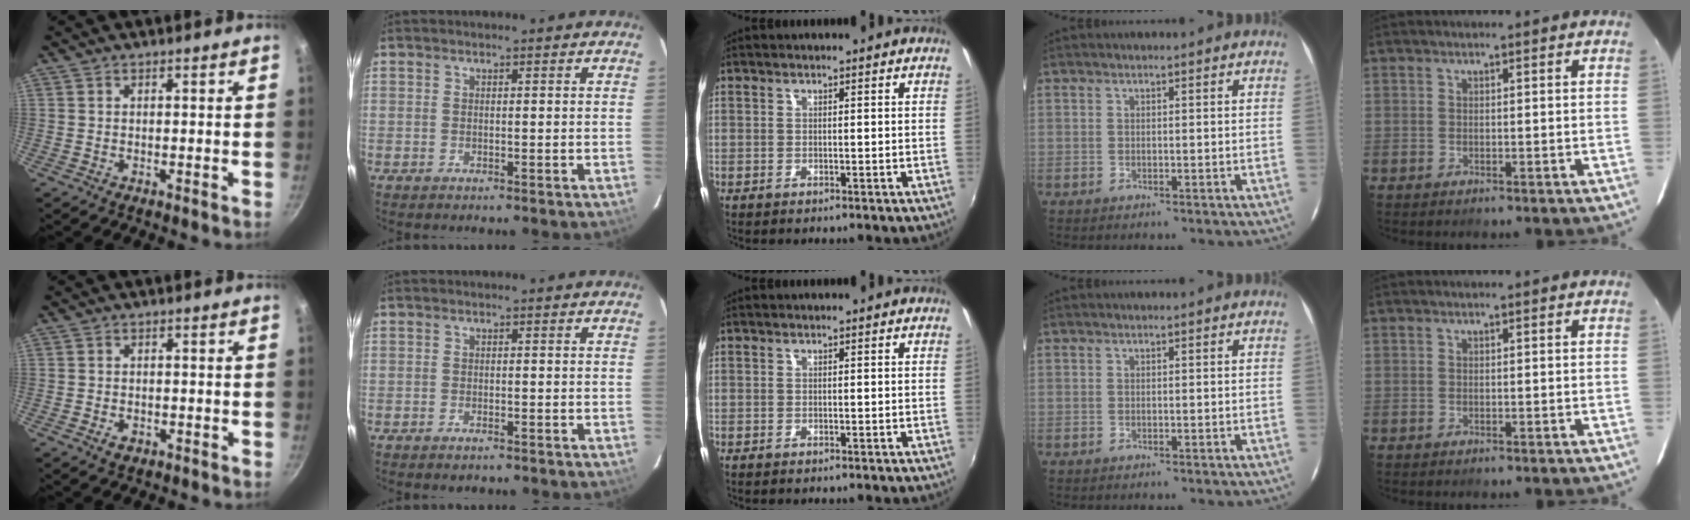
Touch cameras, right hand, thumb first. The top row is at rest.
{"thumb": {"total": 2.3, "force": [-1.1, 1.5, 1.3], "torque": [-0.023, 0.008, -0.017]}, "index": {"total": 1.4, "force": [-1.1, 0.5, 0.6], "torque": [-0.014, 0.001, -0.019]}}